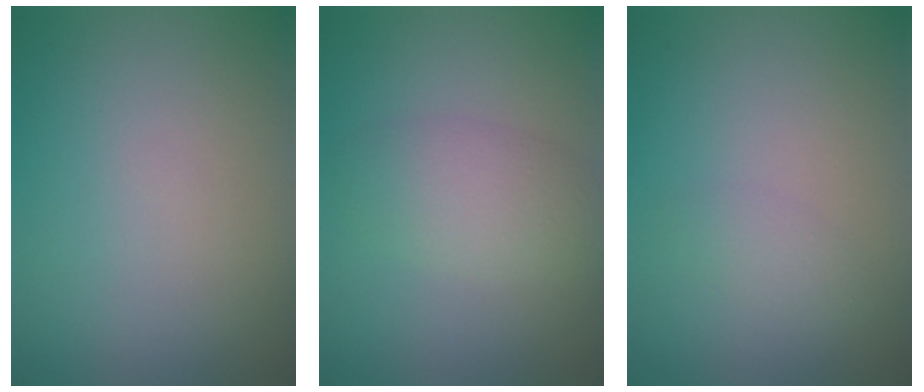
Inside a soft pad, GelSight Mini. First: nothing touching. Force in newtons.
{"total": 3.4, "press": 3.4, "slide": 0.2}
{"total": 1.0, "press": 1.0, "slide": 0.1}